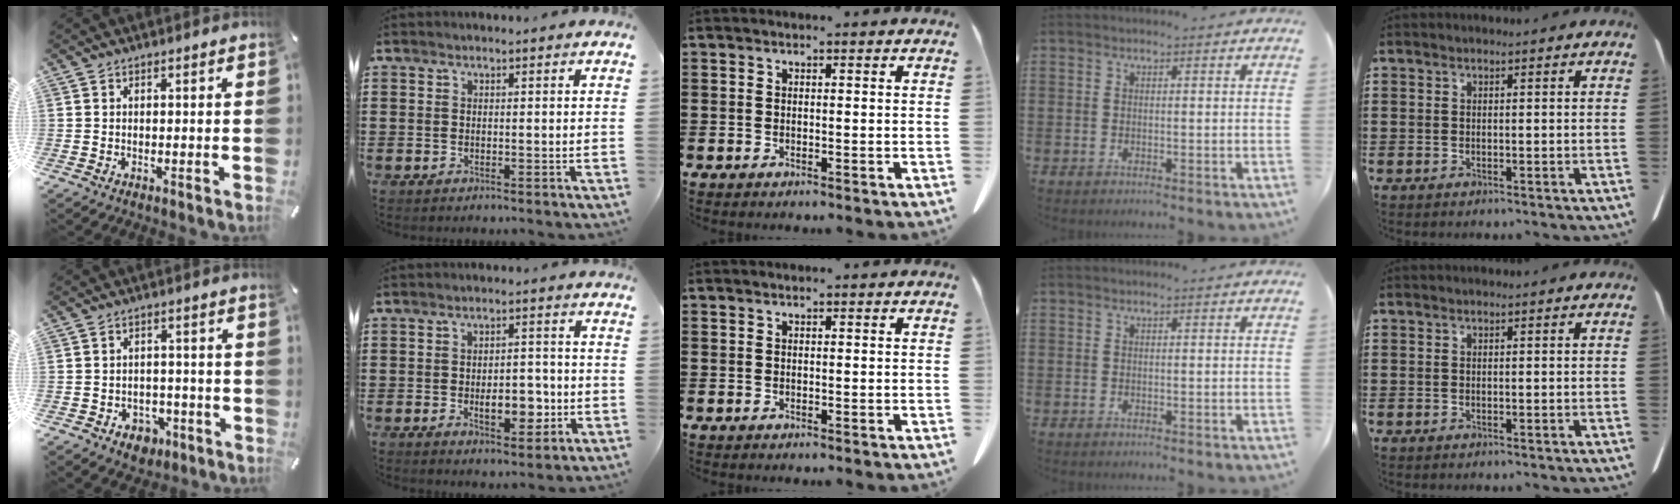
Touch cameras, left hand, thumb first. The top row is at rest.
{"thumb": {"total": 4.9, "force": [-2.6, 3.9, 1.6], "torque": [-0.024, 0.009, -0.047]}, "index": {"total": 6.7, "force": [-1.8, 3.4, 5.4], "torque": [-0.078, 0.005, -0.033]}}